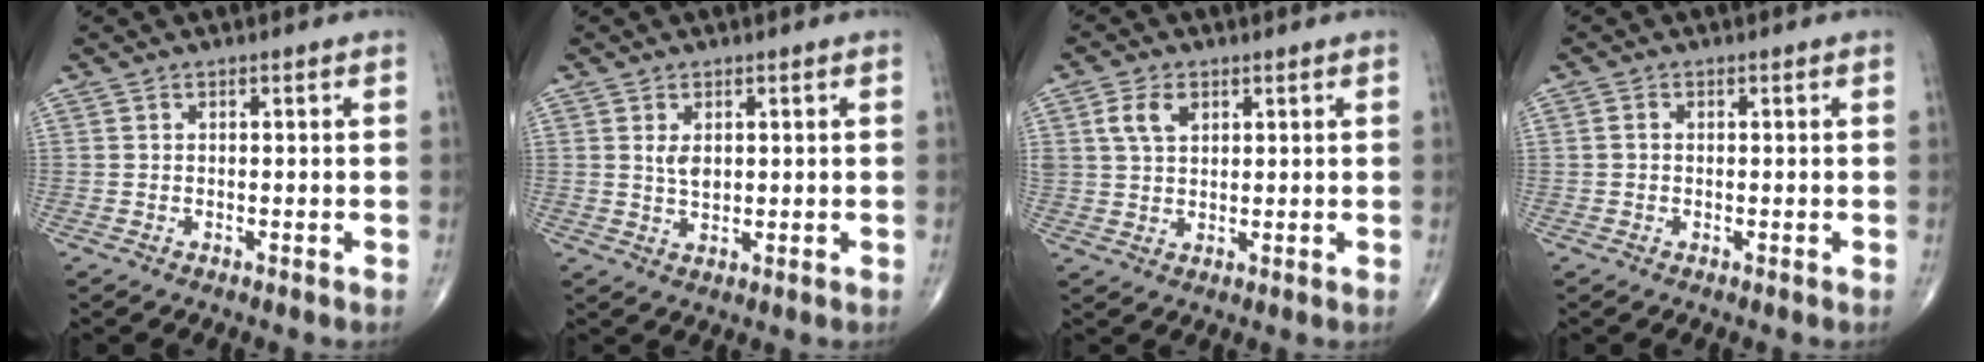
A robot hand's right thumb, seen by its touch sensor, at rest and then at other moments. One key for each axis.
{"total": 3.1, "fx": 0.8, "fy": 1.8, "fz": 2.4, "tx": -0.038, "ty": -0.009, "tz": 0.019}
{"total": 5.1, "fx": 2.1, "fy": 3.3, "fz": 3.2, "tx": -0.053, "ty": -0.003, "tz": 0.041}
{"total": 0.9, "fx": 0.0, "fy": 0.7, "fz": 0.5, "tx": -0.007, "ty": 0.003, "tz": -0.001}